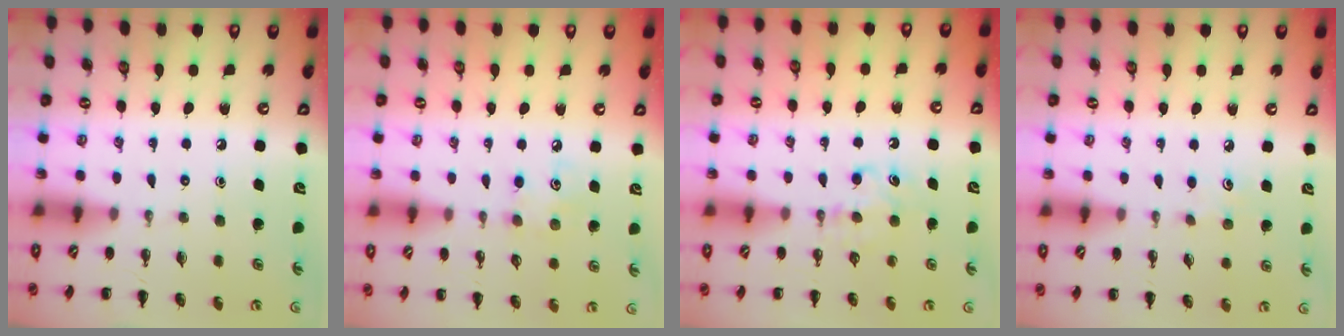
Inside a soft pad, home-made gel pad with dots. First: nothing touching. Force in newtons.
{"total": 5.0, "press": 4.9, "slide": 0.9}
{"total": 6.0, "press": 5.8, "slide": 1.5}
{"total": 5.6, "press": 5.4, "slide": 1.5}